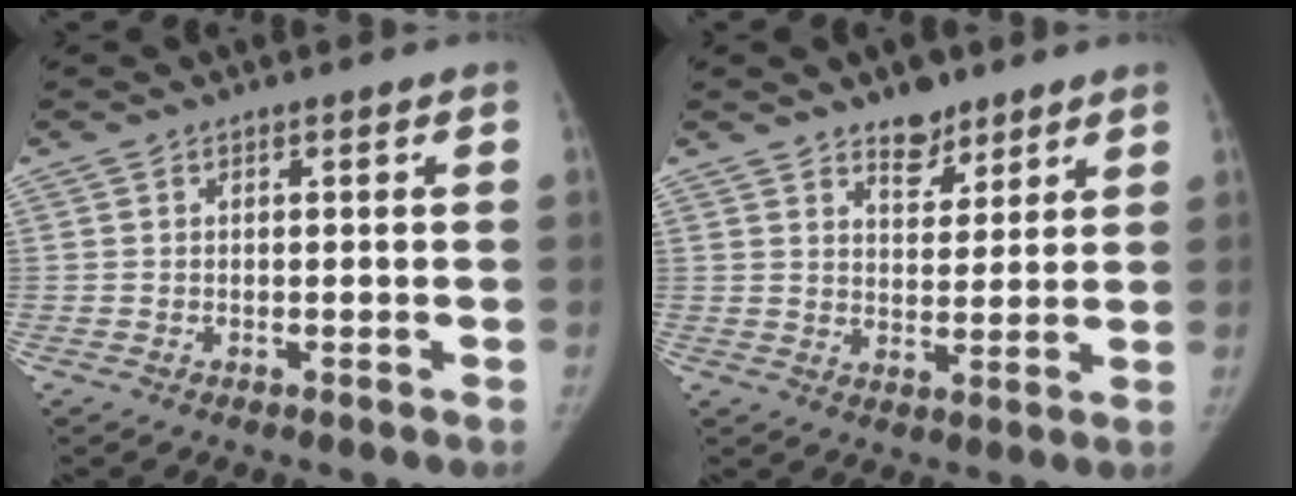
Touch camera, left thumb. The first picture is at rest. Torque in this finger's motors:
{"motor_torque": [0.58, -0.53, 0.69, -0.56, 0.14]}